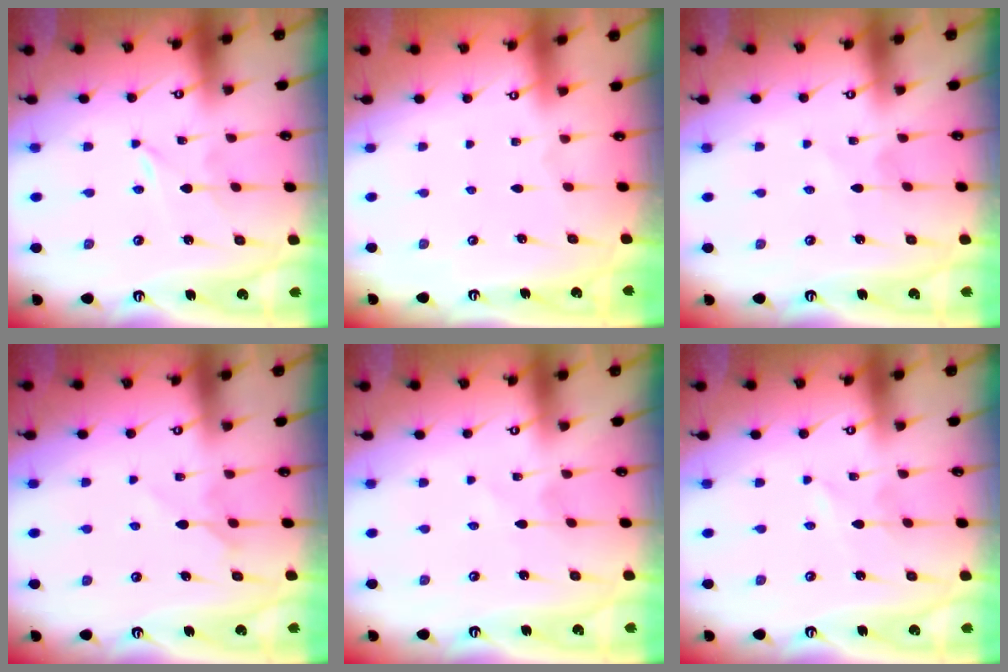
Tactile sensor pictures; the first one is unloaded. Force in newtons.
{"total": 0.0}
{"total": 2.2, "press": 2.2, "slide": 0.2}
{"total": 5.7, "press": 5.6, "slide": 0.6}
{"total": 1.9, "press": 1.9, "slide": 0.1}
{"total": 1.1, "press": 1.1, "slide": 0.2}